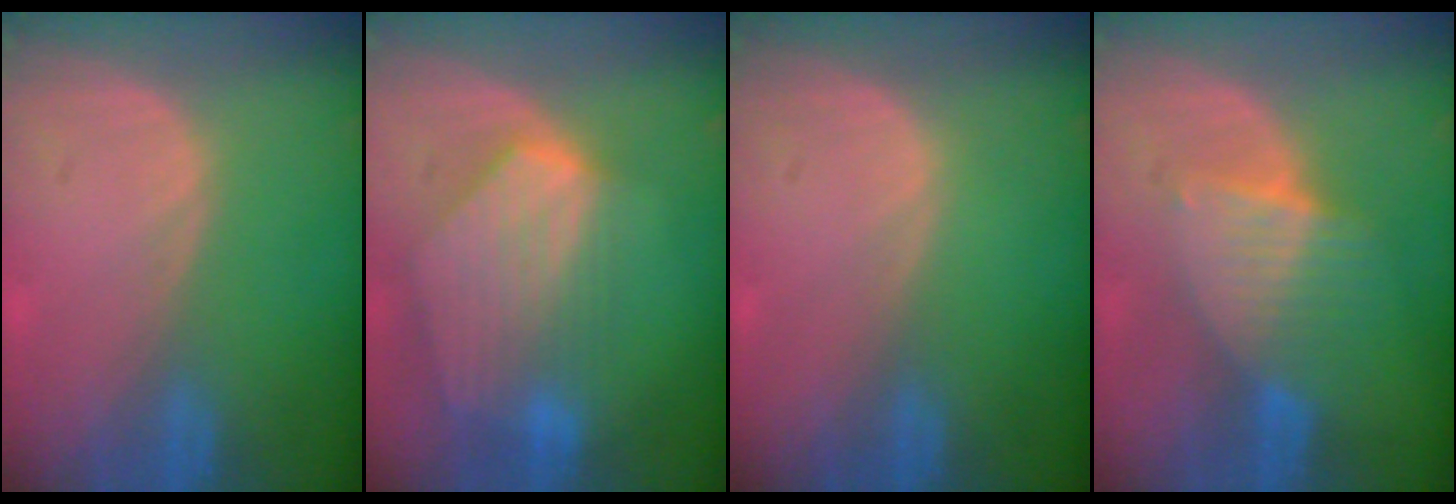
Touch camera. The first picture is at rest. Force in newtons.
{"total": 9.0, "press": 8.0, "slide": 4.2}
{"total": 0.0}
{"total": 6.6, "press": 6.2, "slide": 2.4}